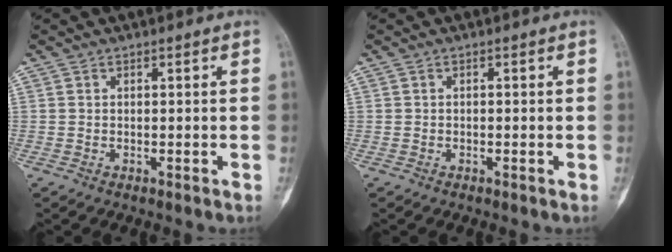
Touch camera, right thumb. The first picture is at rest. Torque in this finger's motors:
{"motor_torque": [0.02, -0.15, -0.05, 0.19, -0.02]}